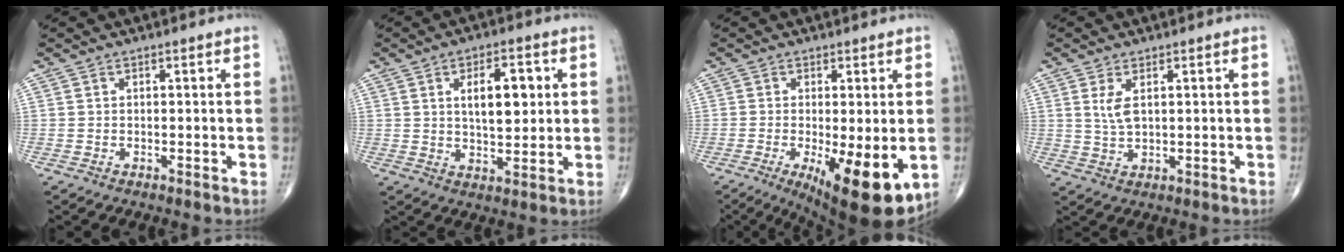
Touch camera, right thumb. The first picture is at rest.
{"total": 9.1, "force": [2.2, 4.3, 7.7], "torque": [-0.098, -0.006, 0.037]}
{"total": 13.2, "force": [-3.6, 4.0, 12.0], "torque": [-0.167, -0.026, -0.043]}
{"total": 5.9, "force": [1.7, 2.7, 5.0], "torque": [-0.104, -0.008, 0.043]}